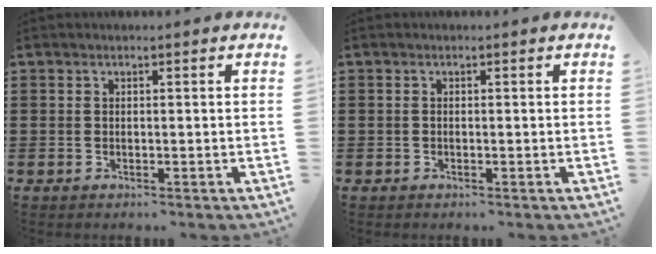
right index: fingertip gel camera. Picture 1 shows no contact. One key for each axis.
{"total": 0.0}